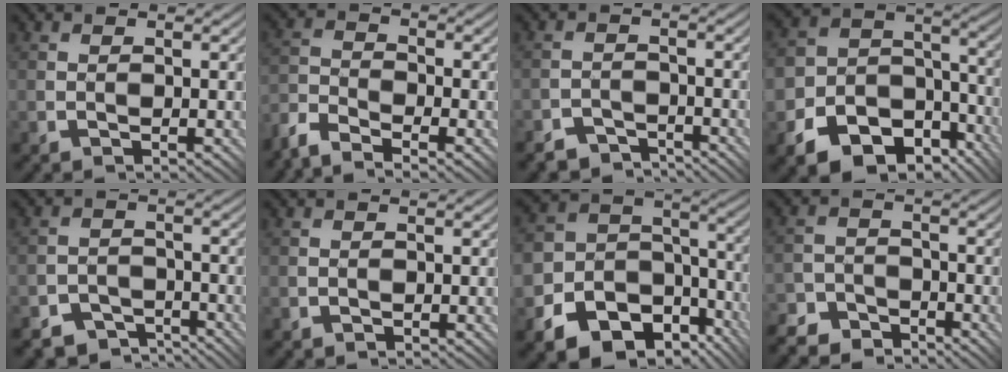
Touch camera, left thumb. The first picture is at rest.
{"total": 6.1, "force": [-5.0, 1.9, 2.9], "torque": [-0.063, -0.010, -0.111]}
{"total": 3.4, "force": [-3.3, 0.8, 0.1], "torque": [0.005, 0.003, -0.064]}
{"total": 15.0, "force": [-8.8, 10.7, 5.8], "torque": [-0.134, -0.042, -0.118]}
{"total": 4.3, "force": [-3.7, 2.0, 0.7], "torque": [-0.004, -0.002, -0.065]}
{"total": 0.0}
{"total": 16.6, "force": [-9.1, 12.2, 6.7], "torque": [-0.165, -0.047, -0.107]}
{"total": 7.0, "force": [-6.3, 3.0, 0.9], "torque": [-0.011, 0.004, -0.102]}